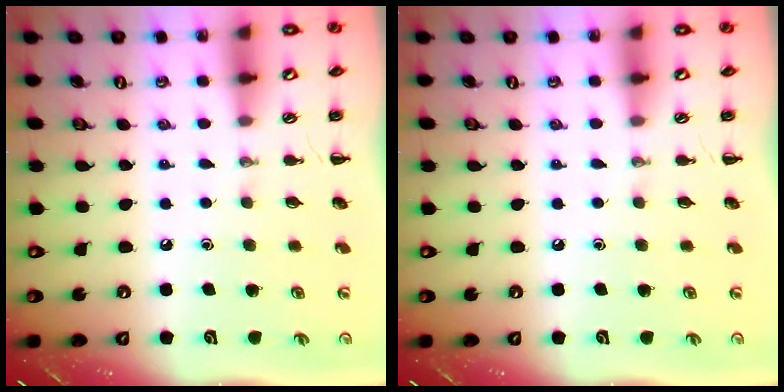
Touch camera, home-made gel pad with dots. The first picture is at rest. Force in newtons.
{"total": 0.0}